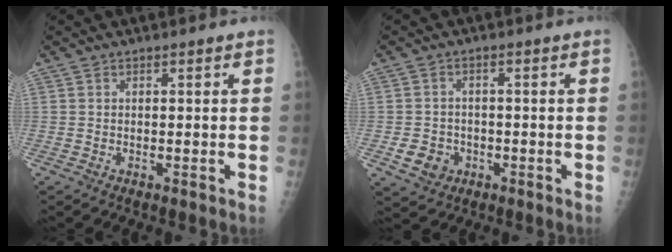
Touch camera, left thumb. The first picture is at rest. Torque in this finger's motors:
{"motor_torque": [-0.60, 0.84, 0.12, 0.03, -0.01]}